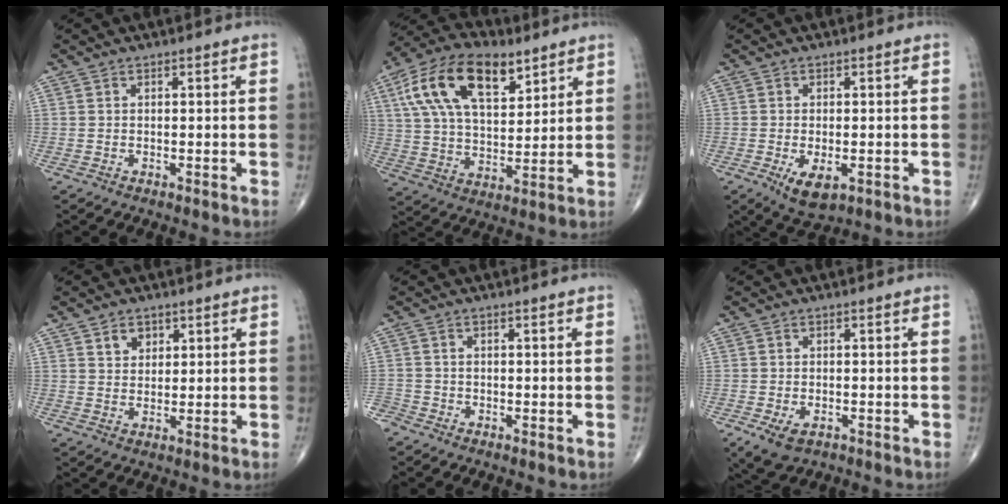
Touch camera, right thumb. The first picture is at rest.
{"total": 19.1, "force": [9.0, 9.7, 13.9], "torque": [-0.234, -0.012, 0.161]}
{"total": 5.6, "force": [-1.9, 2.7, 4.6], "torque": [-0.076, -0.008, -0.023]}
{"total": 3.6, "force": [1.9, 2.6, 1.6], "torque": [-0.008, -0.012, 0.035]}
{"total": 2.4, "force": [-1.8, 1.5, 0.3], "torque": [-0.006, 0.005, -0.041]}
{"total": 5.1, "force": [-2.3, 3.1, 3.4], "torque": [-0.063, 0.000, -0.034]}